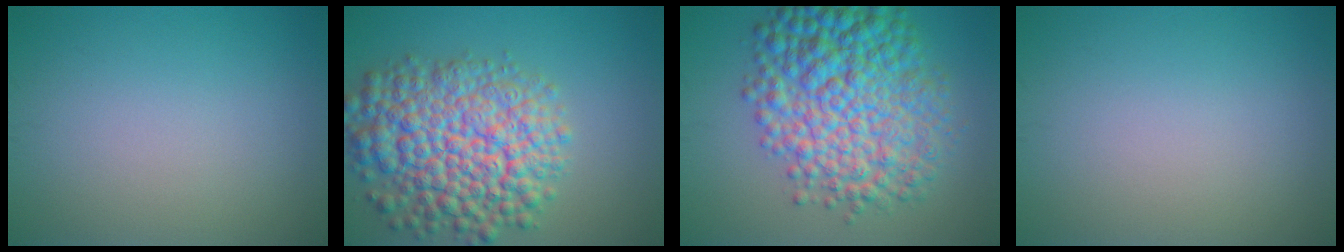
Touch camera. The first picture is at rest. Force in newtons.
{"total": 10.4, "press": 10.4, "slide": 0.4}
{"total": 10.5, "press": 10.5, "slide": 0.1}
{"total": 0.0}